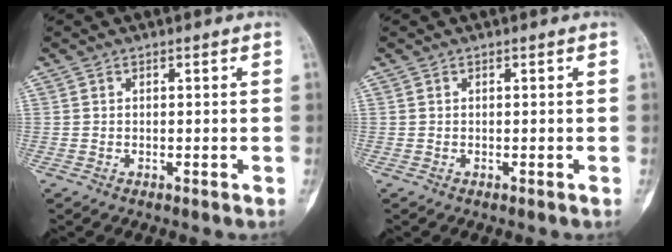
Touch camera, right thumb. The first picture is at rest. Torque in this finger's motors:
{"motor_torque": [-0.31, 0.08, 0.04, -0.04, 0.00]}